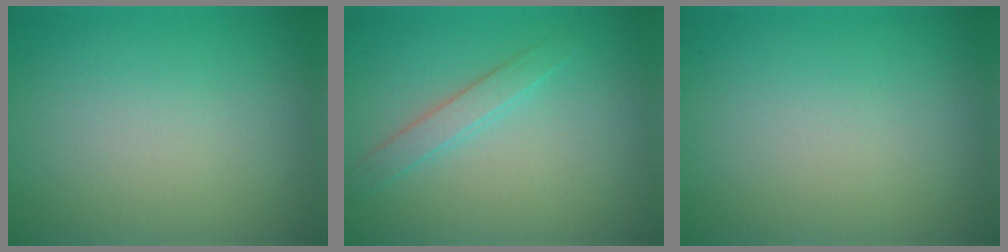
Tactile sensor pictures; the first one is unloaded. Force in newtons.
{"total": 1.7, "press": 1.7, "slide": 0.1}
{"total": 0.0}